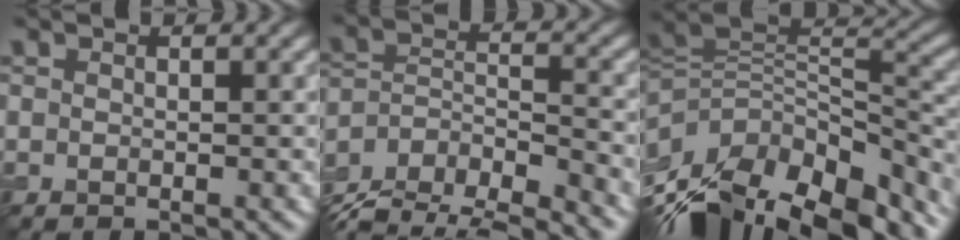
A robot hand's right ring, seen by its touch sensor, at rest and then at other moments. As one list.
[{"total": 11.2, "force": [-9.9, 4.0, 3.5], "torque": [-0.068, 0.004, -0.146]}, {"total": 13.3, "force": [-6.6, 7.5, 8.8], "torque": [-0.192, -0.001, -0.095]}]